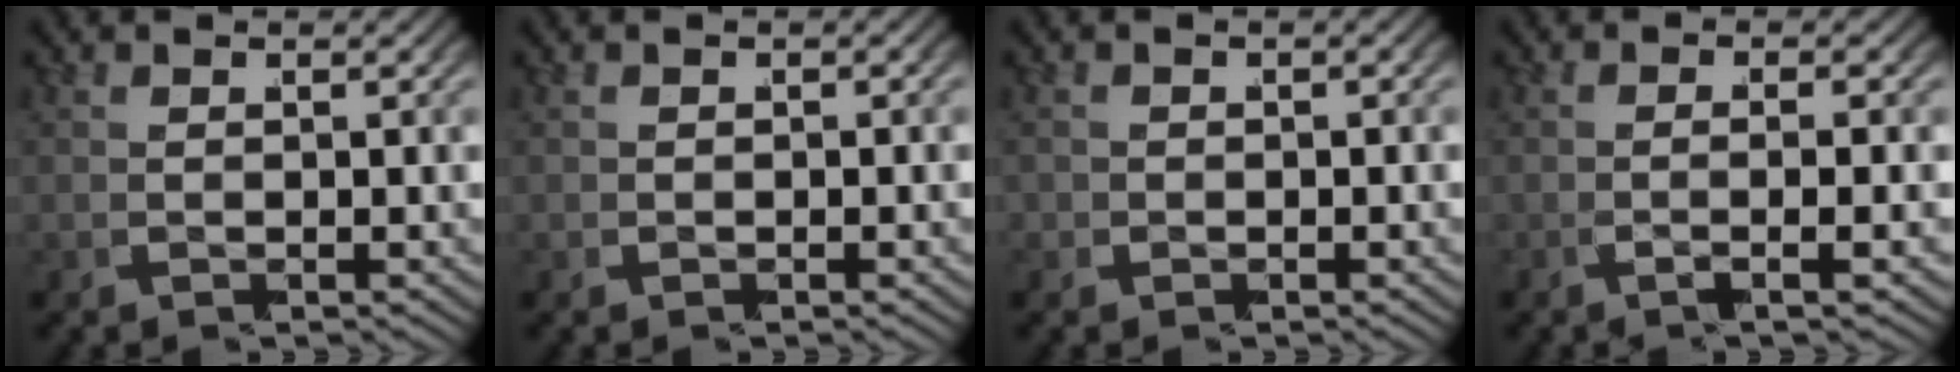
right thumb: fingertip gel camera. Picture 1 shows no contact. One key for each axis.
{"total": 0.0}
{"total": 0.9, "fx": -0.5, "fy": 0.8, "fz": 0.1, "tx": 0.002, "ty": 0.000, "tz": -0.008}
{"total": 2.8, "fx": -1.1, "fy": 0.6, "fz": 2.4, "tx": -0.049, "ty": 0.003, "tz": -0.030}